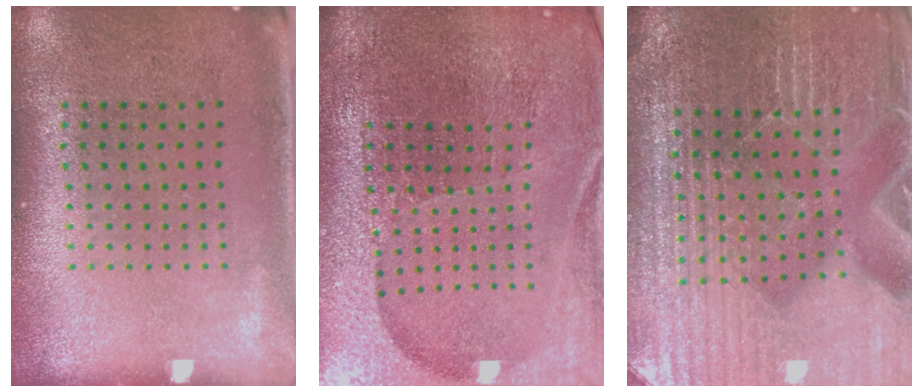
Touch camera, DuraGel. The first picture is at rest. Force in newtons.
{"total": 5.2, "press": 4.8, "slide": 2.0}
{"total": 5.2, "press": 4.8, "slide": 1.8}